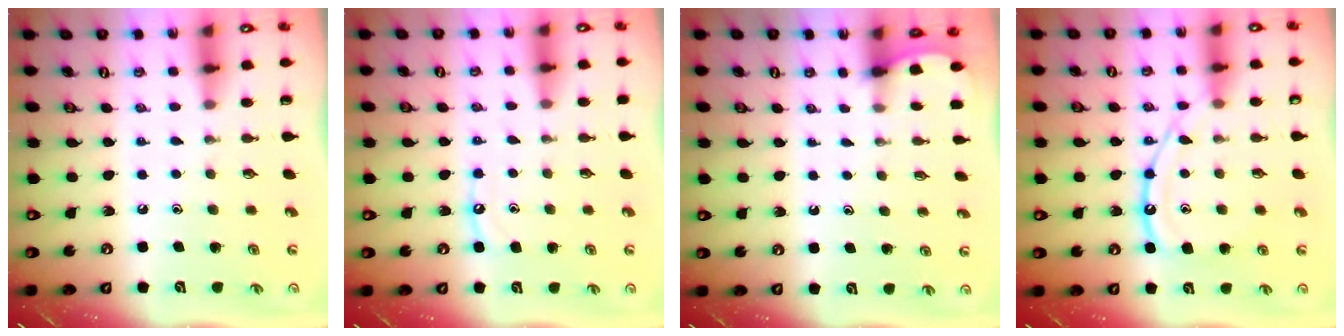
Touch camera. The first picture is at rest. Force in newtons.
{"total": 5.9, "press": 5.9, "slide": 0.6}
{"total": 1.9, "press": 1.9, "slide": 0.2}
{"total": 14.4, "press": 14.3, "slide": 1.2}